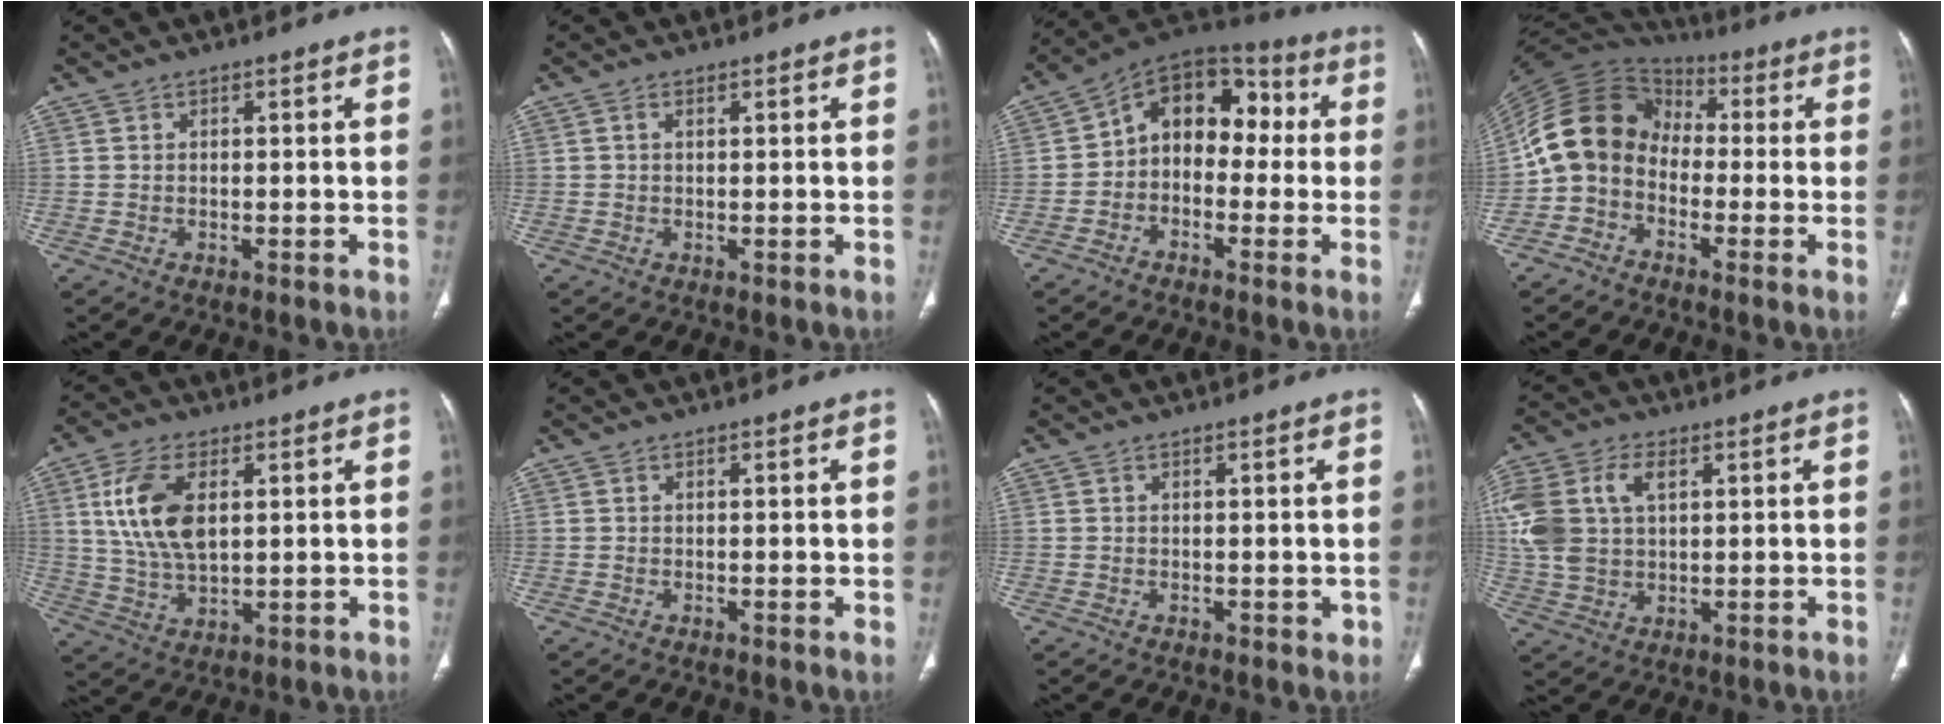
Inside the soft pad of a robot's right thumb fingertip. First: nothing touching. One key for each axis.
{"total": 0.9, "fx": 0.4, "fy": 0.6, "fz": 0.6, "tx": -0.012, "ty": 0.004, "tz": 0.005}
{"total": 13.1, "fx": -0.2, "fy": 9.5, "fz": 9.0, "tx": -0.081, "ty": 0.052, "tz": -0.025}
{"total": 12.7, "fx": -2.3, "fy": 10.4, "fz": 7.0, "tx": -0.119, "ty": 0.058, "tz": -0.062}
{"total": 11.9, "fx": 3.1, "fy": 6.4, "fz": 9.6, "tx": -0.188, "ty": -0.009, "tz": 0.061}
{"total": 0.6, "fx": 0.1, "fy": 0.3, "fz": 0.5, "tx": -0.005, "ty": -0.001, "tz": 0.002}
{"total": 1.0, "fx": 0.2, "fy": 0.8, "fz": 0.6, "tx": -0.008, "ty": -0.002, "tz": 0.007}
{"total": 13.6, "fx": 3.6, "fy": 9.0, "fz": 9.6, "tx": -0.216, "ty": 0.012, "tz": 0.073}